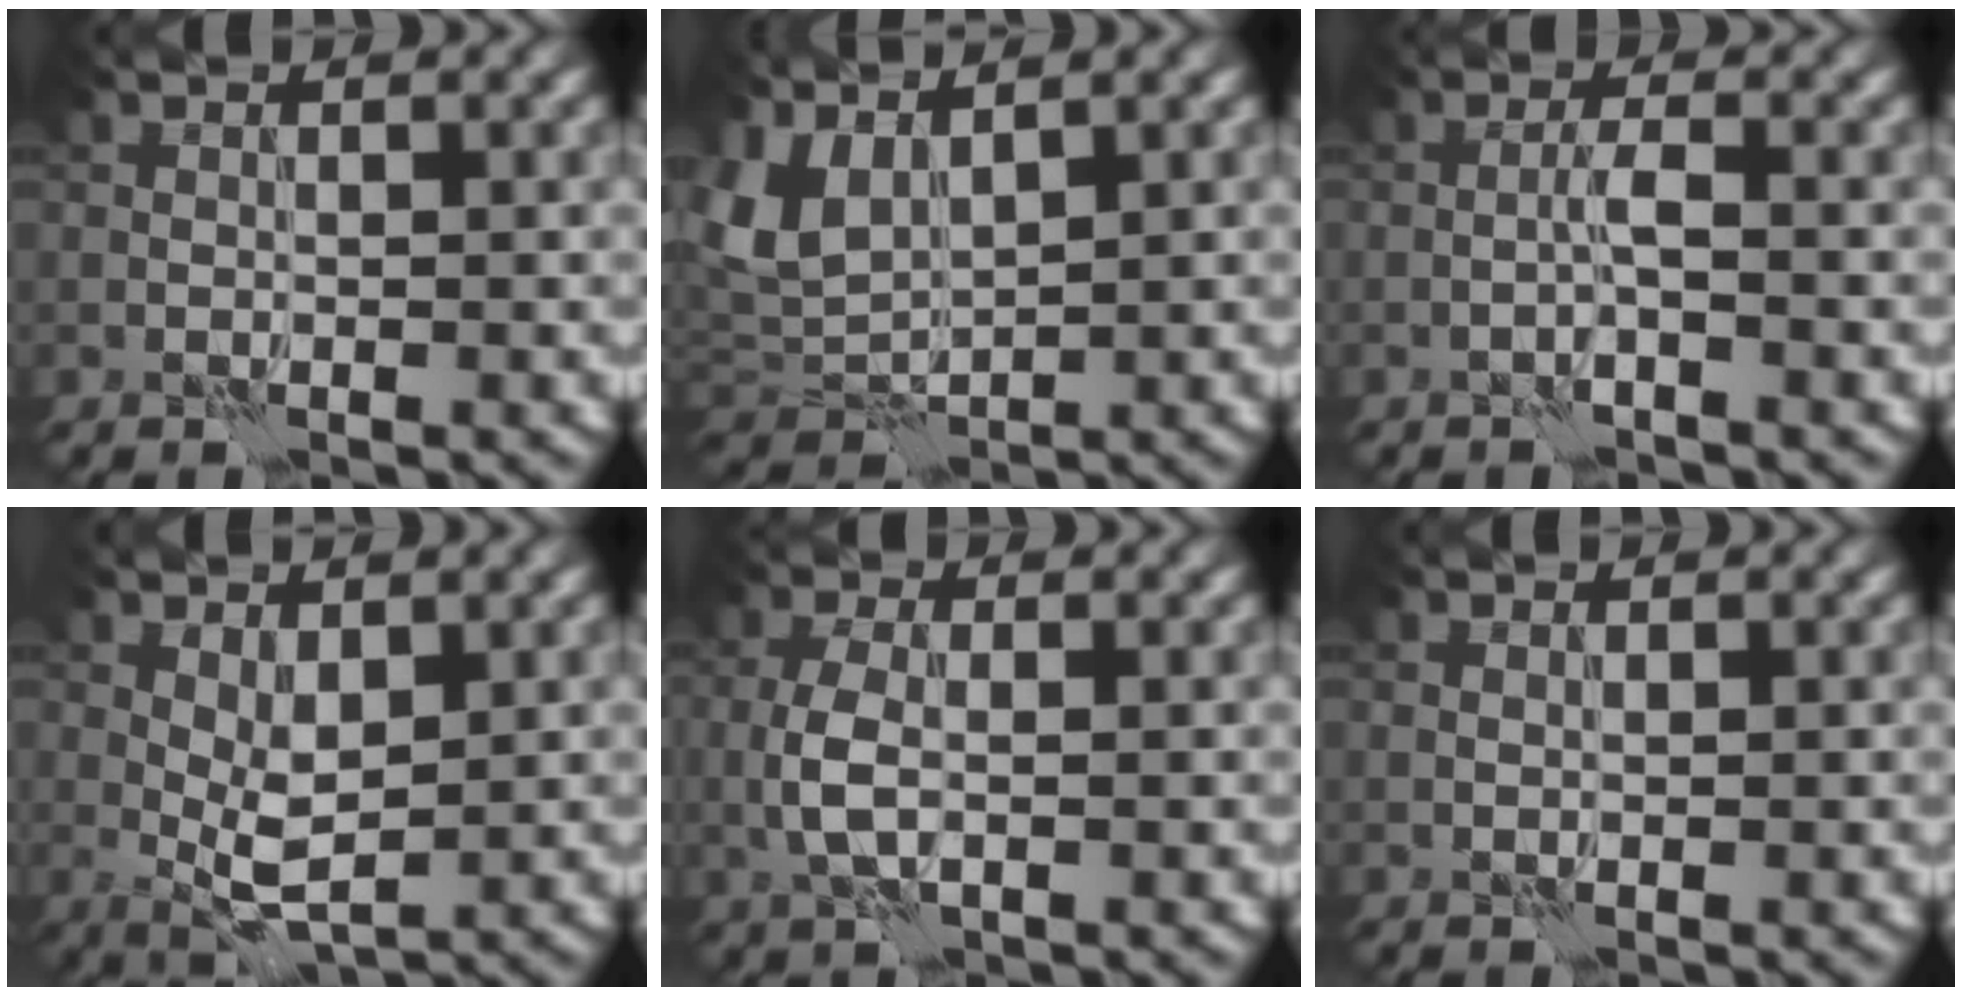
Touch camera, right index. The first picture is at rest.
{"total": 3.8, "force": [2.2, 2.1, 2.4], "torque": [-0.061, 0.002, 0.048]}
{"total": 1.4, "force": [-0.5, 0.0, 1.2], "torque": [-0.025, 0.009, -0.013]}
{"total": 3.1, "force": [0.5, 1.2, 2.8], "torque": [-0.057, -0.002, 0.012]}
{"total": 2.9, "force": [-0.3, 1.4, 2.5], "torque": [-0.061, 0.003, -0.008]}
{"total": 0.0}